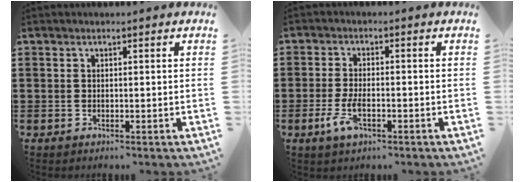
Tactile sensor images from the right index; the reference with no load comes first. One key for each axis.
{"total": 4.5, "fx": -1.7, "fy": 1.8, "fz": 3.7, "tx": -0.085, "ty": -0.005, "tz": -0.034}